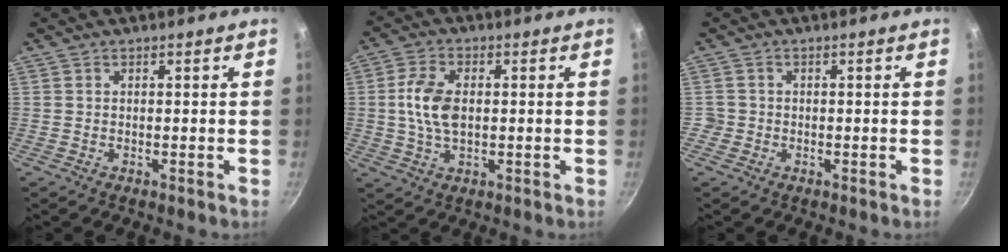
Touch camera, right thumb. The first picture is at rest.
{"total": 8.1, "force": [0.4, 4.7, 6.5], "torque": [-0.126, 0.009, 0.004]}
{"total": 1.6, "force": [-0.6, 1.5, 0.2], "torque": [0.004, 0.008, -0.009]}